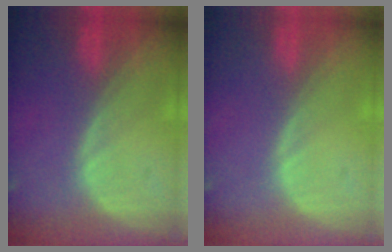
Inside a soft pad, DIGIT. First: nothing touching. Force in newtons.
{"total": 0.0}